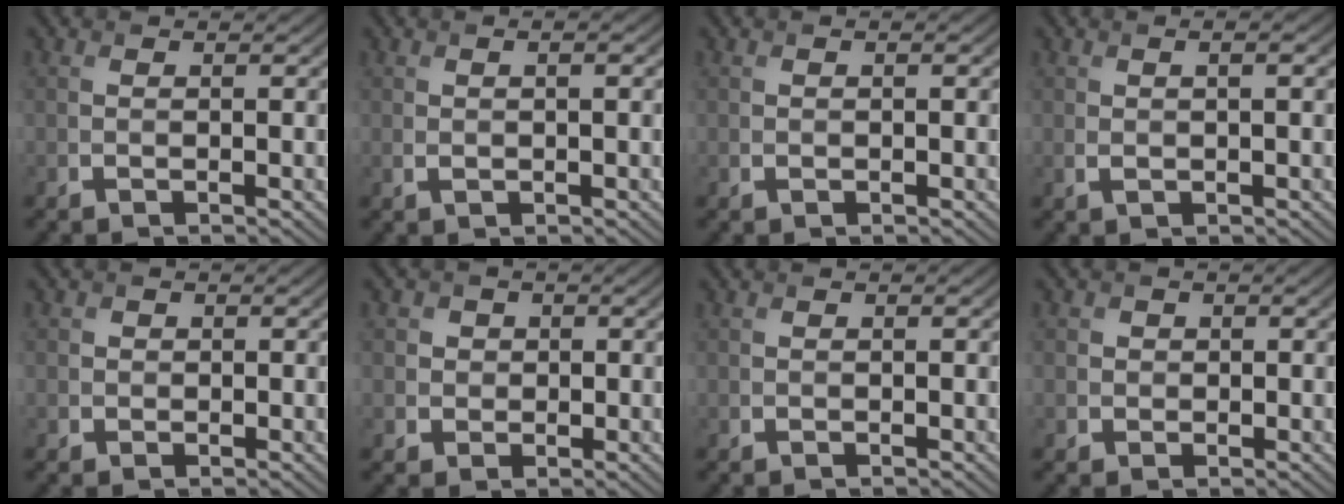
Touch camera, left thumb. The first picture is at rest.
{"total": 1.9, "force": [0.3, 0.7, 1.8], "torque": [-0.037, 0.002, 0.008]}
{"total": 0.6, "force": [0.1, 0.3, 0.6], "torque": [-0.010, 0.001, 0.003]}
{"total": 2.3, "force": [0.3, 0.7, 2.1], "torque": [-0.044, 0.002, 0.008]}
{"total": 1.3, "force": [0.1, 1.3, 0.1], "torque": [0.006, -0.003, 0.000]}
{"total": 3.8, "force": [1.0, 3.6, 0.8], "torque": [-0.022, 0.002, 0.012]}
{"total": 0.0}
{"total": 2.1, "force": [0.4, 2.0, 0.3], "torque": [-0.005, -0.006, 0.009]}